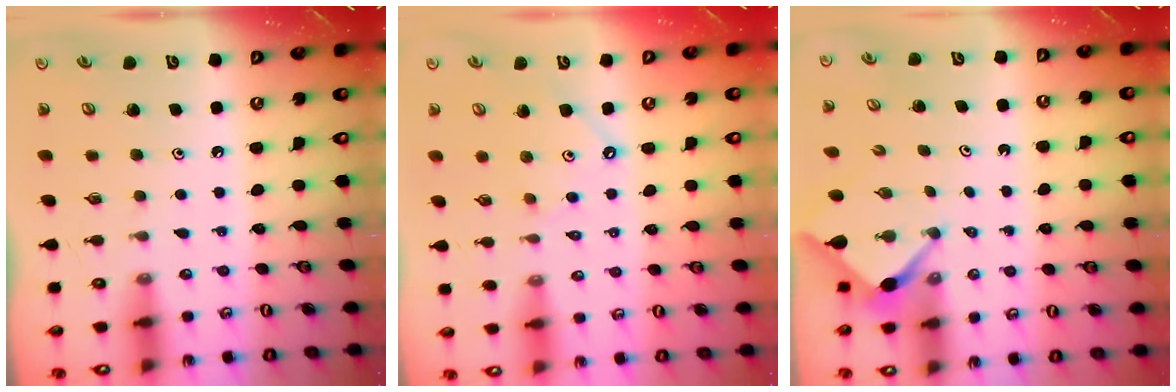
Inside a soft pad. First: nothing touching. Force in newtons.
{"total": 2.8, "press": 2.8, "slide": 0.5}
{"total": 2.7, "press": 2.7, "slide": 0.3}